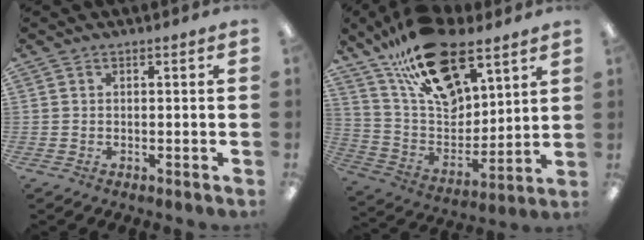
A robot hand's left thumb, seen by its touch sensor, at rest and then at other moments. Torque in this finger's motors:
{"motor_torque": [1.15, 1.12, 1.33, -1.44, 0.45]}